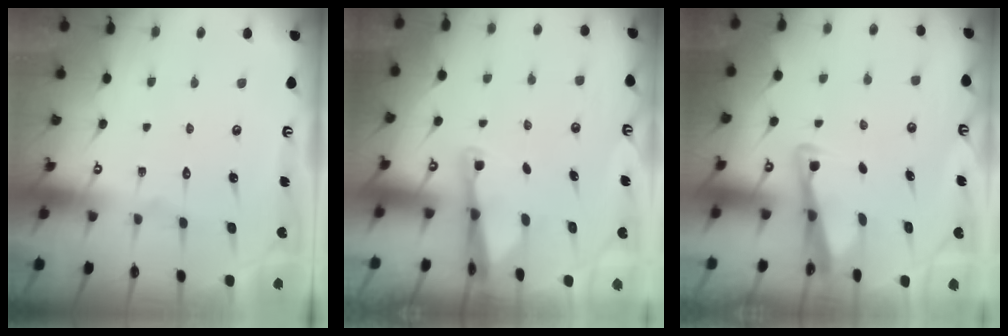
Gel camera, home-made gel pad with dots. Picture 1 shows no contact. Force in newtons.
{"total": 2.9, "press": 2.8, "slide": 0.5}
{"total": 3.1, "press": 3.1, "slide": 0.3}